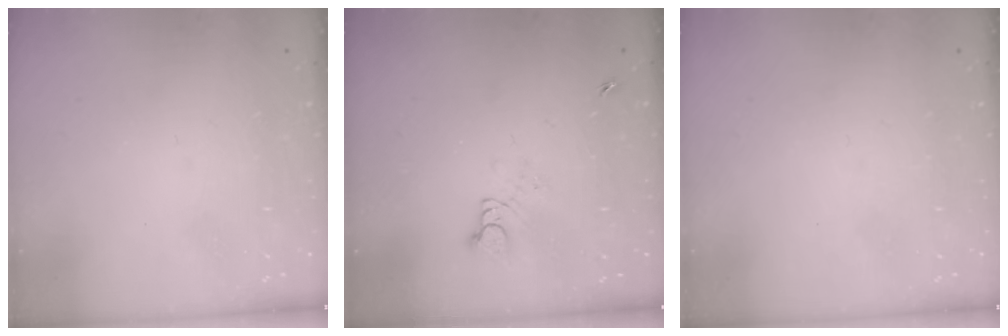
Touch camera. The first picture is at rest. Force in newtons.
{"total": 3.7, "press": 3.7, "slide": 0.3}
{"total": 0.0}